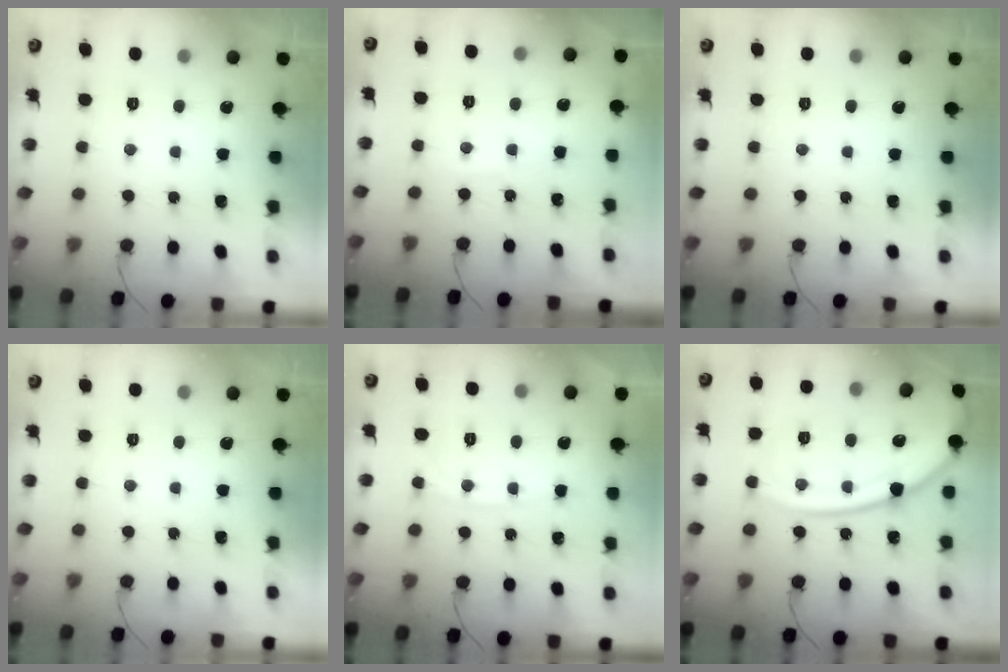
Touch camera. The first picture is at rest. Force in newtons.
{"total": 1.4, "press": 1.4, "slide": 0.3}
{"total": 0.0}
{"total": 0.0}
{"total": 5.7, "press": 5.6, "slide": 0.8}
{"total": 18.3, "press": 18.2, "slide": 2.3}